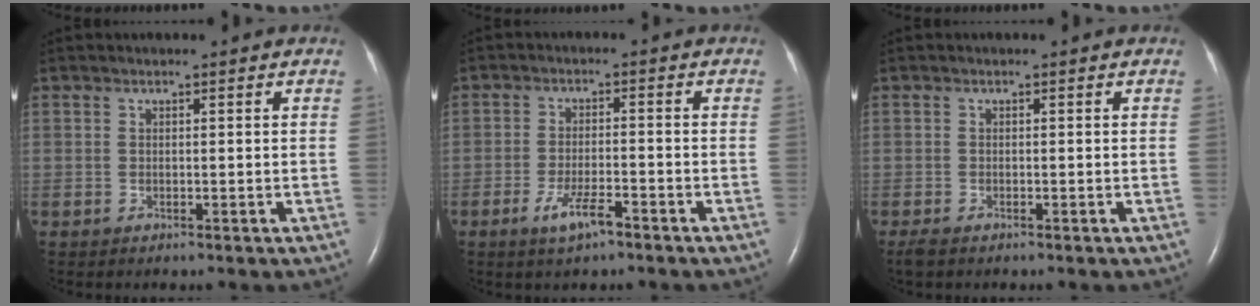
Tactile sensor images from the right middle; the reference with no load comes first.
{"total": 4.6, "force": [-3.0, 0.9, 3.5], "torque": [-0.074, -0.004, -0.053]}
{"total": 1.5, "force": [-1.1, 0.5, 0.8], "torque": [-0.023, -0.005, -0.020]}